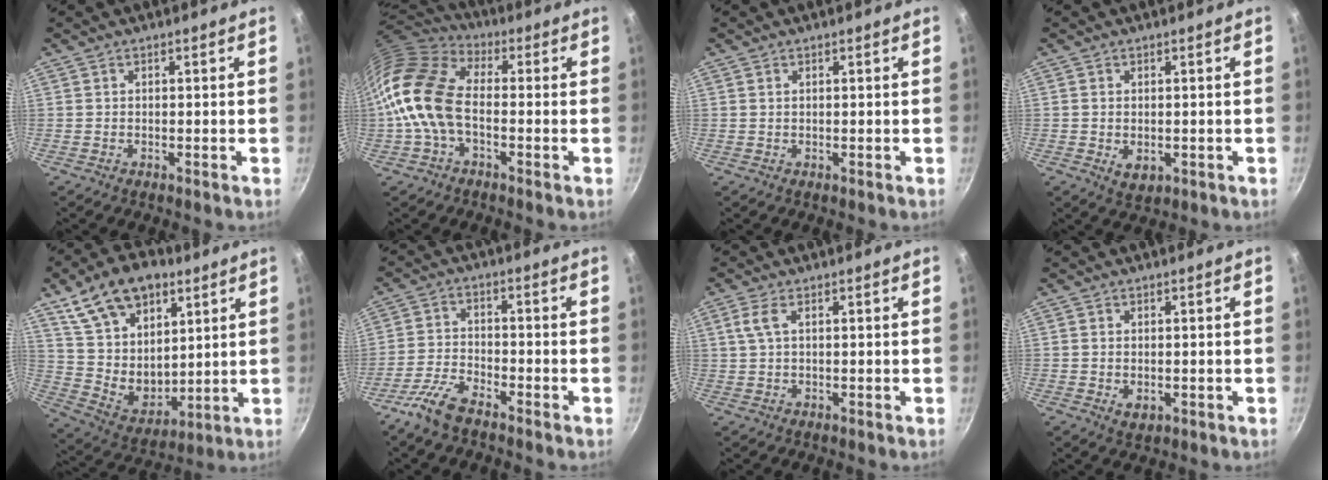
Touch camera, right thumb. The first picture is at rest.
{"total": 13.8, "force": [-2.1, 8.5, 10.7], "torque": [-0.190, 0.034, -0.060]}
{"total": 0.6, "force": [0.3, 0.3, 0.4], "torque": [-0.007, 0.001, 0.005]}
{"total": 3.4, "force": [-0.4, 2.4, 2.4], "torque": [-0.039, -0.010, -0.002]}
{"total": 21.1, "force": [10.8, 13.4, 12.2], "torque": [-0.174, -0.047, 0.203]}
{"total": 6.3, "force": [-4.8, 2.1, 3.5], "torque": [-0.081, 0.029, -0.103]}
{"total": 2.8, "force": [0.9, 1.1, 2.4], "torque": [-0.056, 0.005, 0.020]}
{"total": 2.5, "force": [-0.3, 1.7, 1.7], "torque": [-0.029, -0.007, -0.002]}